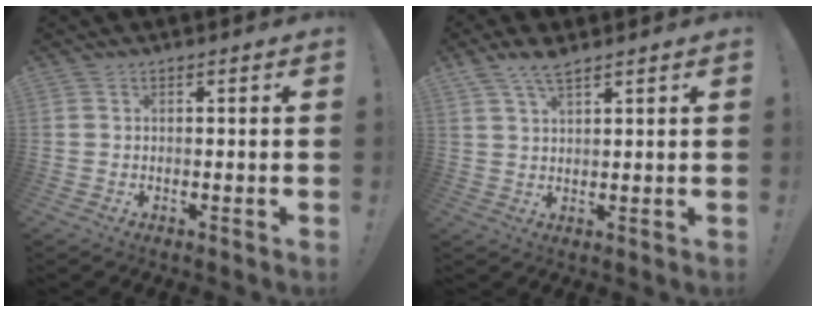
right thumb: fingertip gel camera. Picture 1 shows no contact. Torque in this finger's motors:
{"motor_torque": [-0.06, 1.40, 0.67, 0.21, 0.07]}